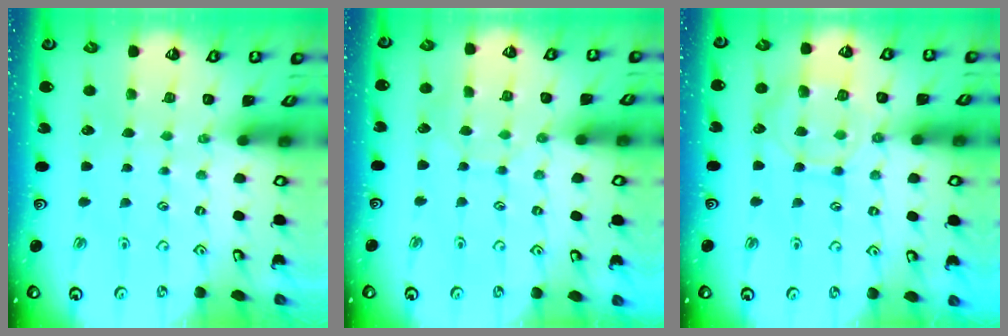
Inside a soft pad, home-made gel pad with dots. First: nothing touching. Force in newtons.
{"total": 5.0, "press": 5.0, "slide": 0.4}
{"total": 10.5, "press": 10.5, "slide": 0.9}